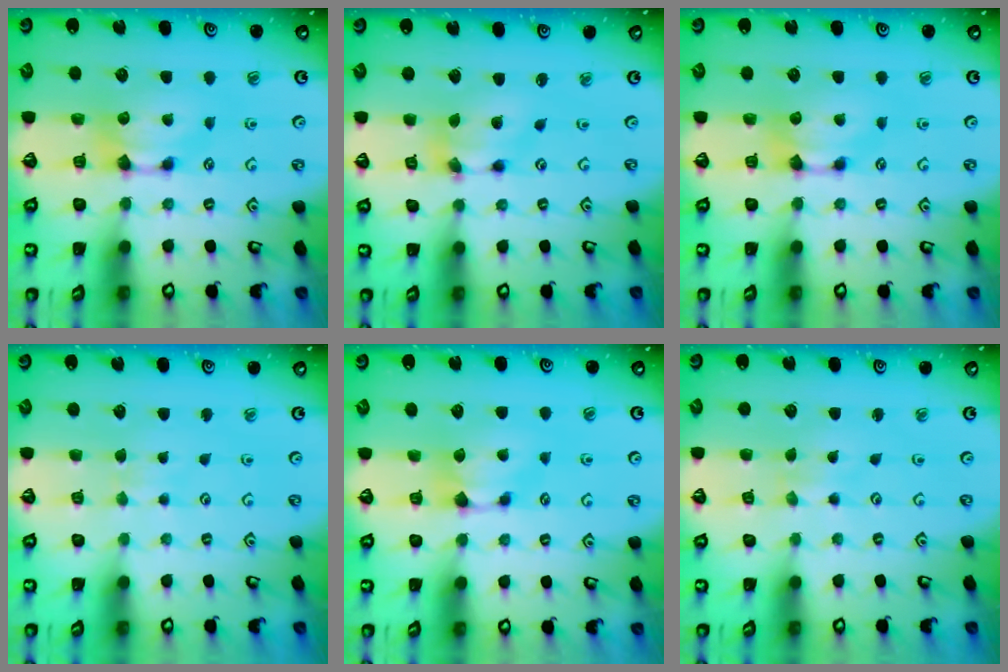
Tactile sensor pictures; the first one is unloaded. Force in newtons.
{"total": 5.2, "press": 4.8, "slide": 2.0}
{"total": 0.0}
{"total": 3.8, "press": 3.8, "slide": 0.5}
{"total": 0.8, "press": 0.4, "slide": 0.6}
{"total": 3.1, "press": 3.1, "slide": 0.1}